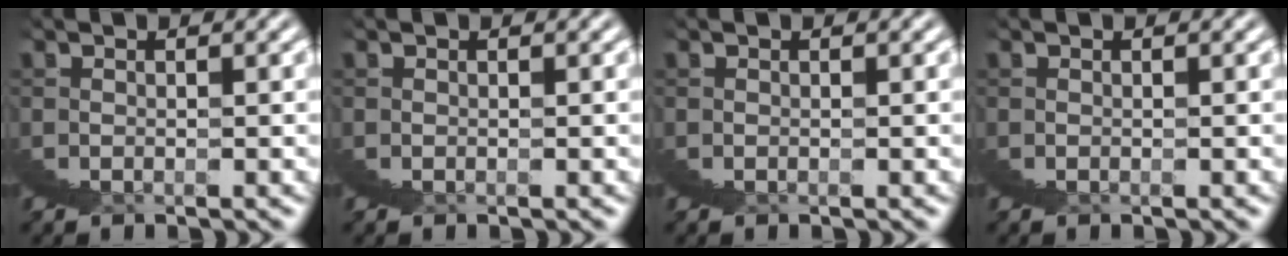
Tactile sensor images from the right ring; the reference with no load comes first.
{"total": 0.0}
{"total": 0.0}
{"total": 0.0}